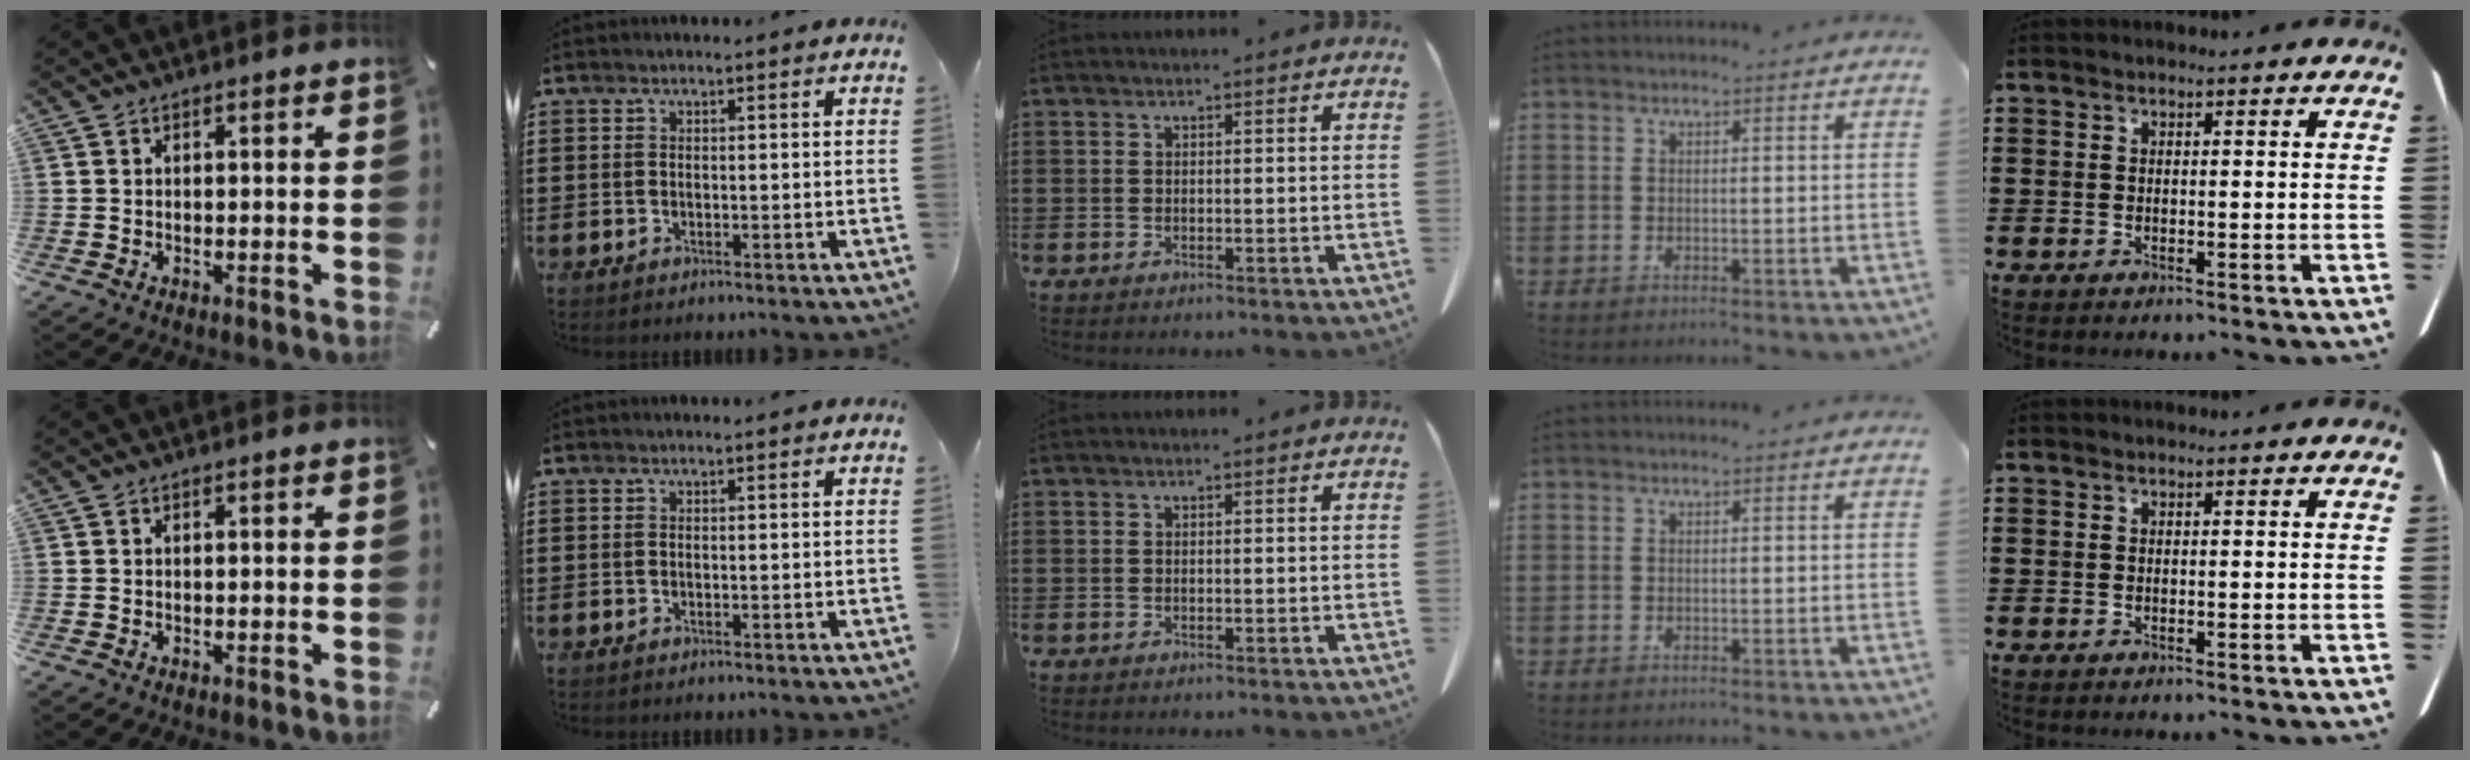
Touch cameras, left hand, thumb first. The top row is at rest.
{}